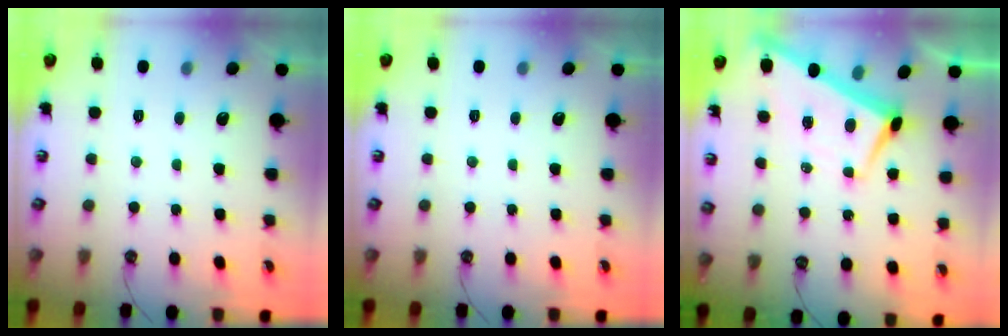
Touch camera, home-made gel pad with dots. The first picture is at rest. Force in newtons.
{"total": 0.0}
{"total": 2.7, "press": 2.6, "slide": 0.3}